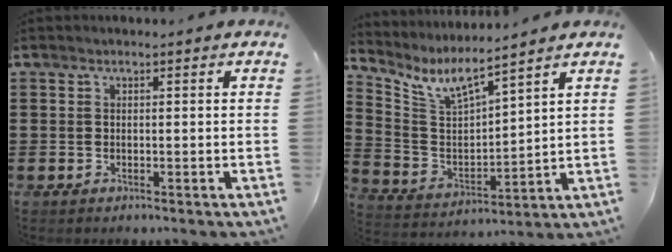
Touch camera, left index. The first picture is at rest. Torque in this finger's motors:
{"motor_torque": [0.80, 0.74, 0.04, 0.01]}